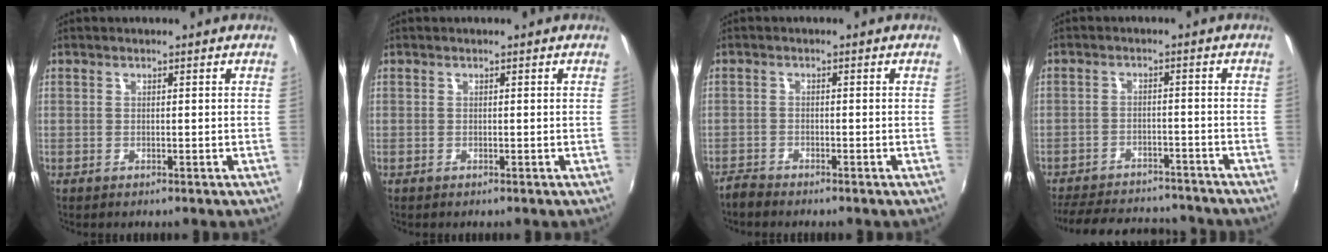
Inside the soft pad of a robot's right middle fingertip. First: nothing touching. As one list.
[{"total": 0.0}, {"total": 2.2, "force": [-2.1, 0.3, 0.2], "torque": [-0.013, -0.008, -0.047]}, {"total": 18.5, "force": [-16.0, 6.2, 6.8], "torque": [-0.156, 0.005, -0.218]}]